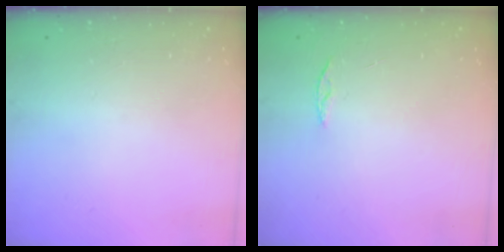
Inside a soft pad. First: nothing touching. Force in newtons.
{"total": 4.0, "press": 3.9, "slide": 0.4}